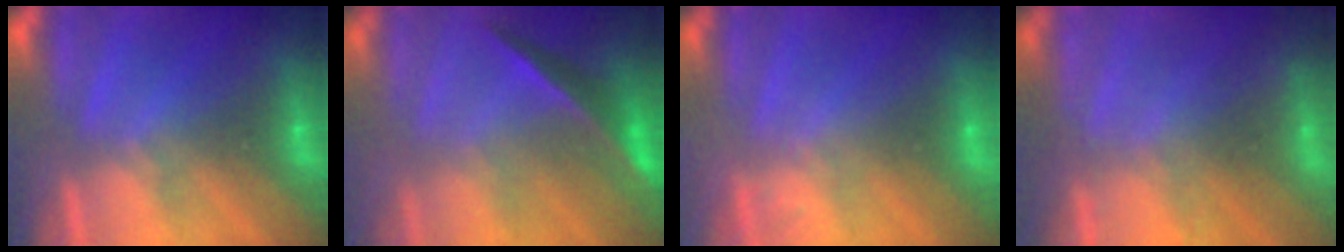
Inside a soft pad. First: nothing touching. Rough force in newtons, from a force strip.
{"total": 1.9}
{"total": 1.6}
{"total": 2.1}